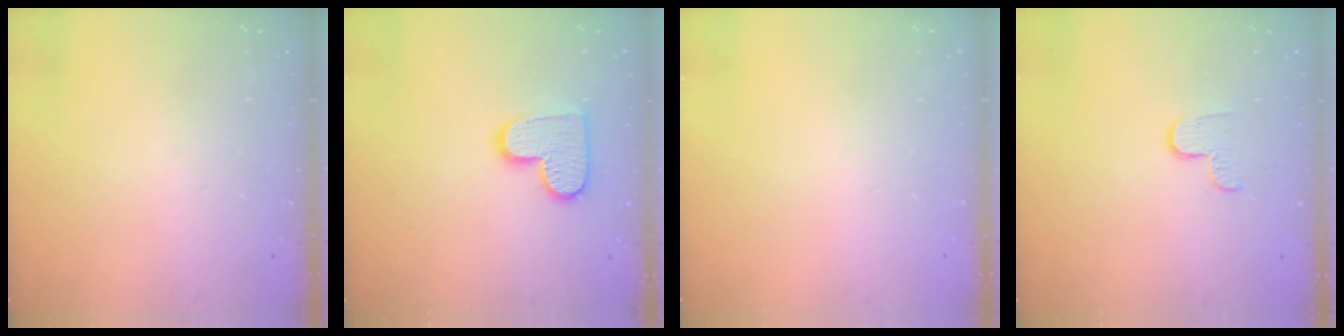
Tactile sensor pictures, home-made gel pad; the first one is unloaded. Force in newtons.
{"total": 11.7, "press": 11.6, "slide": 0.6}
{"total": 0.0}
{"total": 3.8, "press": 3.8, "slide": 0.4}